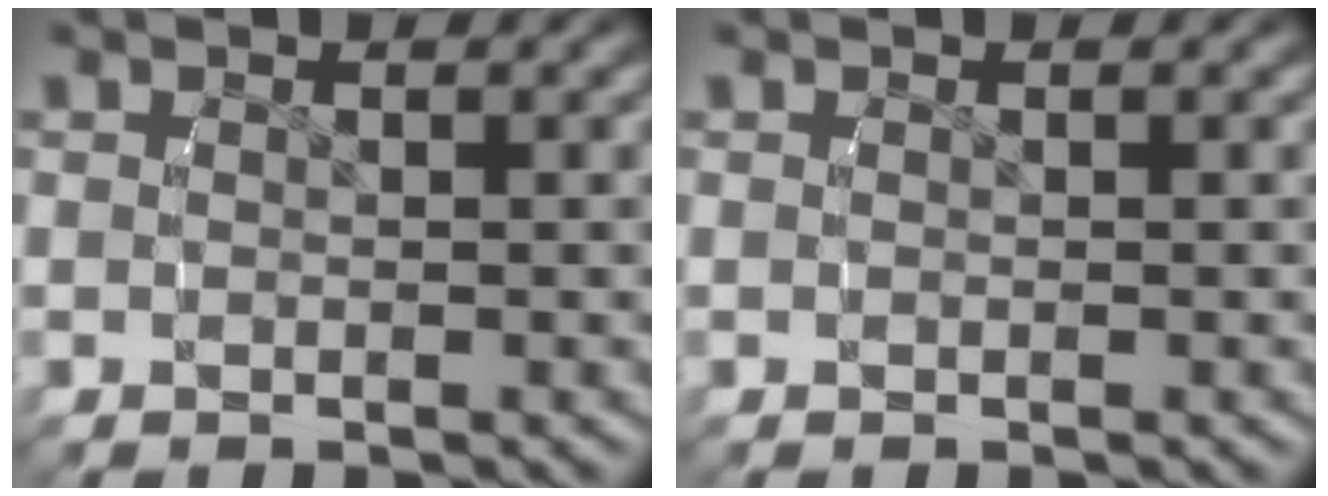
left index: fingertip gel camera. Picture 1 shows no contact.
{"total": 0.0}